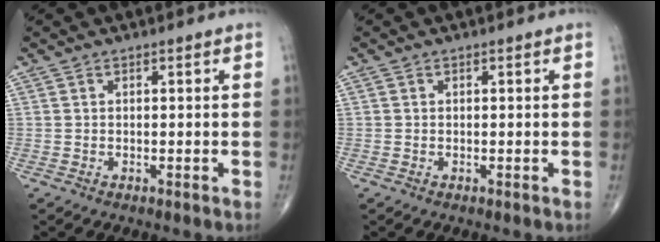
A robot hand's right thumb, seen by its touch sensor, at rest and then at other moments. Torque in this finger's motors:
{"motor_torque": [0.33, -0.53, -0.12, -0.07, 0.01]}